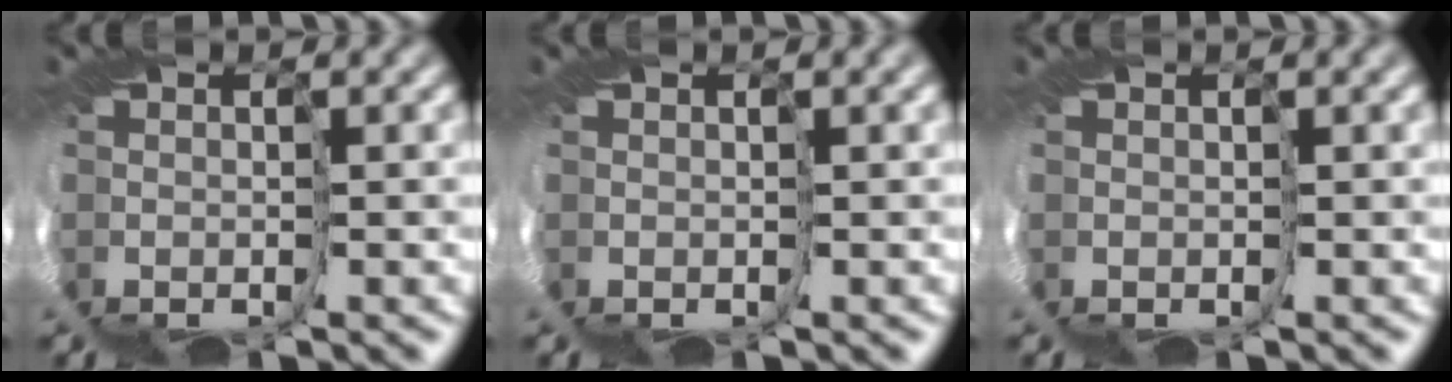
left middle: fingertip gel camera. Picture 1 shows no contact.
{"total": 1.0, "force": [0.4, -0.2, 0.9], "torque": [-0.016, 0.002, 0.013]}
{"total": 0.7, "force": [0.4, -0.4, 0.4], "torque": [-0.006, 0.002, 0.009]}